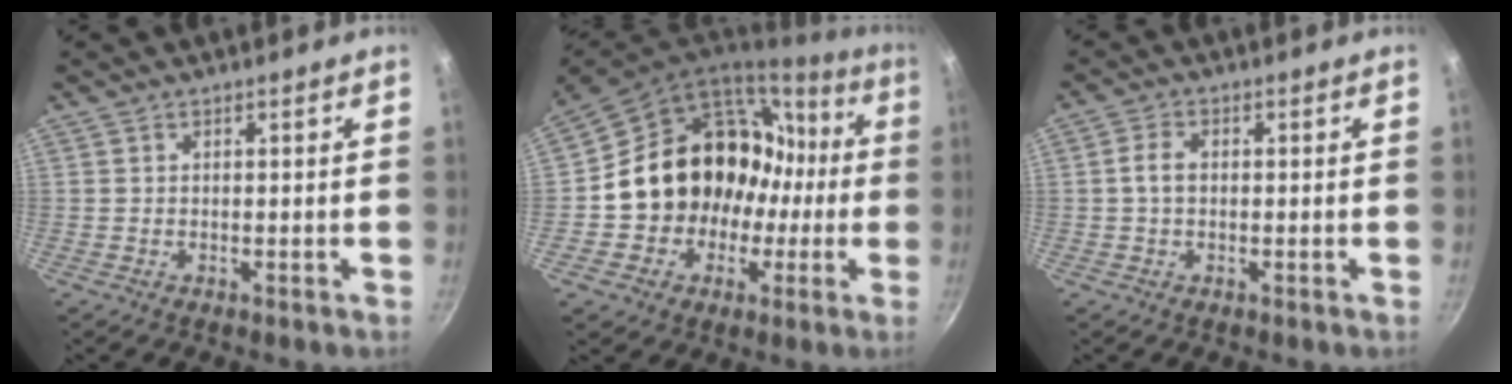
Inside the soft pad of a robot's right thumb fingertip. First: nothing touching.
{"total": 22.0, "force": [-0.2, 18.6, 11.7], "torque": [-0.152, 0.060, 0.013]}
{"total": 3.2, "force": [0.0, 2.2, 2.3], "torque": [-0.044, 0.010, -0.003]}